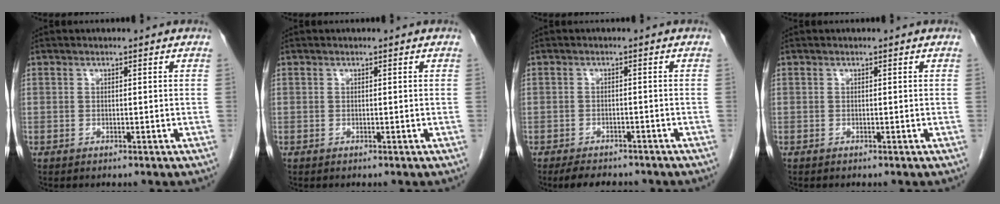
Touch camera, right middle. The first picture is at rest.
{"total": 0.0}
{"total": 6.3, "force": [-5.3, 2.4, 2.3], "torque": [-0.032, -0.004, -0.071]}
{"total": 0.0}